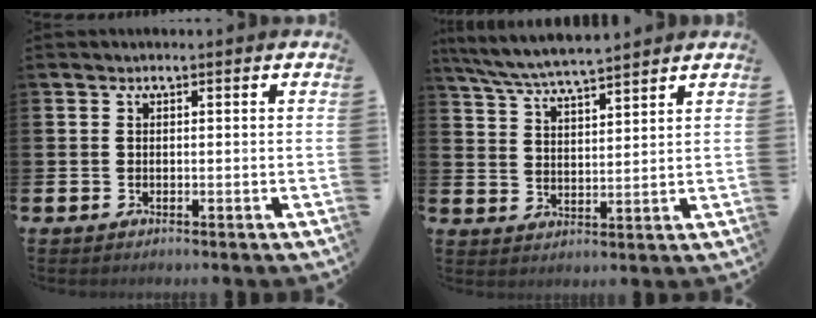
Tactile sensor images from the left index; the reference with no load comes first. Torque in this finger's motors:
{"motor_torque": [0.30, -0.22, 0.75, 0.19]}